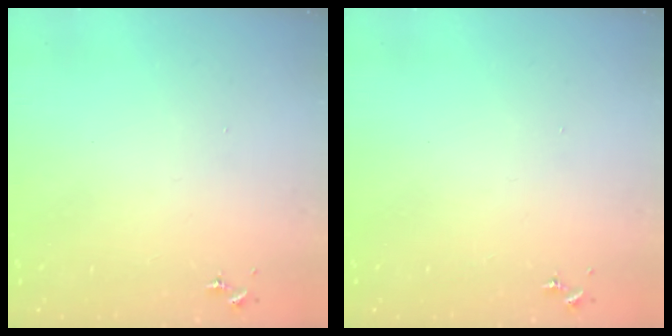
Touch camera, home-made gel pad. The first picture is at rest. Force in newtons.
{"total": 0.0}